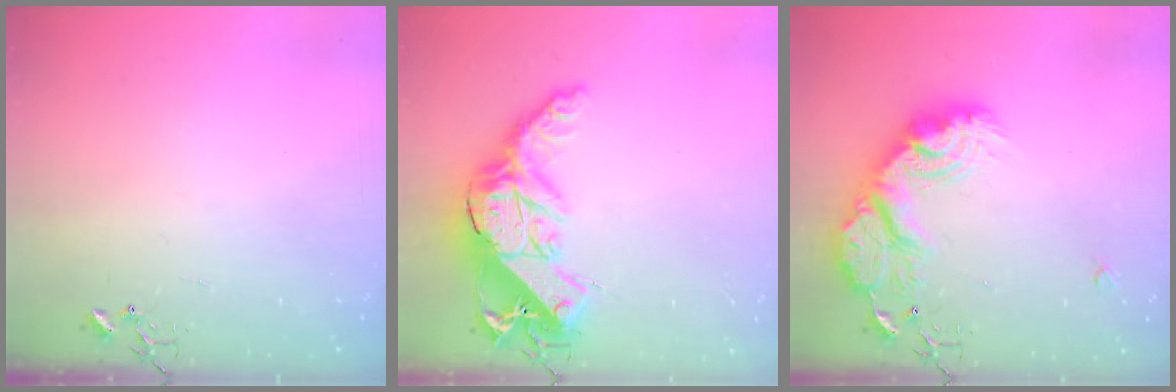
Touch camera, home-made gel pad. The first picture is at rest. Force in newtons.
{"total": 19.6, "press": 19.6, "slide": 1.2}
{"total": 22.6, "press": 22.5, "slide": 1.9}